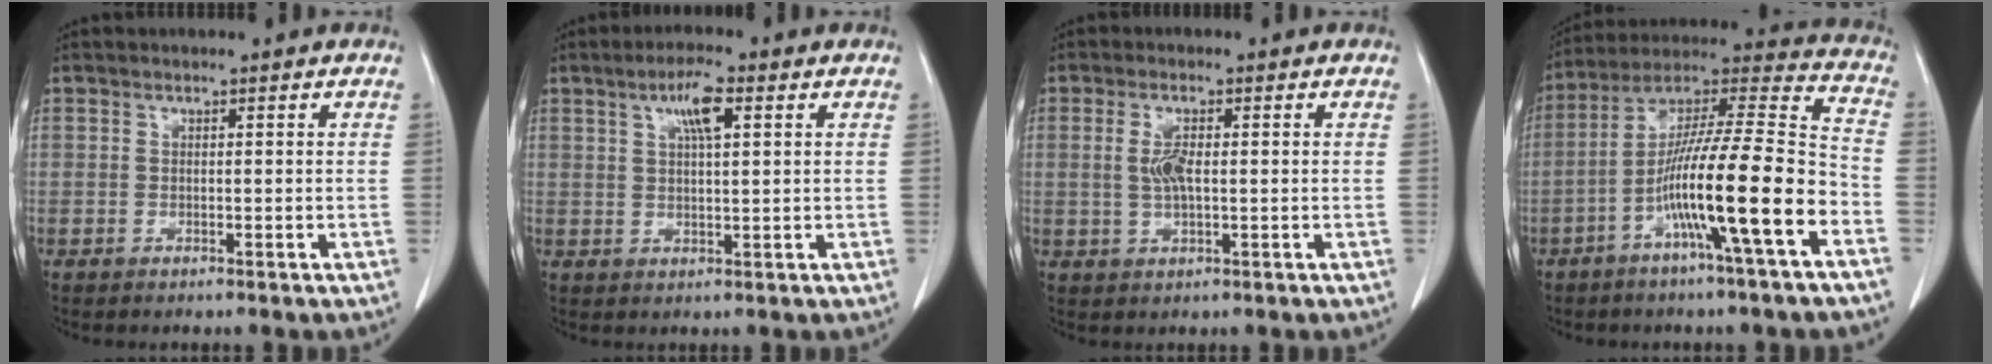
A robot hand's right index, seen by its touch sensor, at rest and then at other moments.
{"total": 5.1, "force": [2.2, 0.8, 4.6], "torque": [-0.086, 0.005, 0.038]}
{"total": 3.6, "force": [0.2, 1.1, 3.4], "torque": [-0.075, 0.003, 0.007]}
{"total": 18.2, "force": [-7.0, 0.1, 16.8], "torque": [-0.292, 0.002, -0.125]}